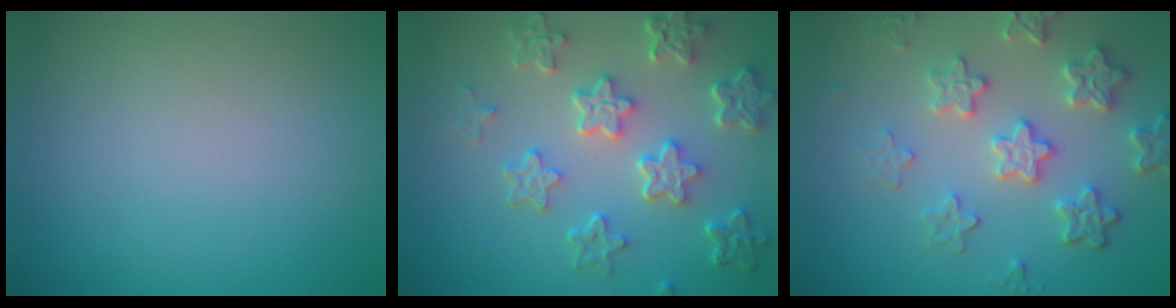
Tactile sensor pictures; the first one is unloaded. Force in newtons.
{"total": 6.1, "press": 4.7, "slide": 4.0}
{"total": 4.8, "press": 4.0, "slide": 2.6}